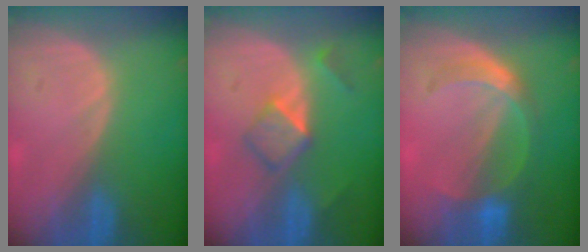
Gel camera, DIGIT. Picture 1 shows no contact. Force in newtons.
{"total": 5.2, "press": 4.6, "slide": 2.6}
{"total": 5.6, "press": 5.3, "slide": 1.9}